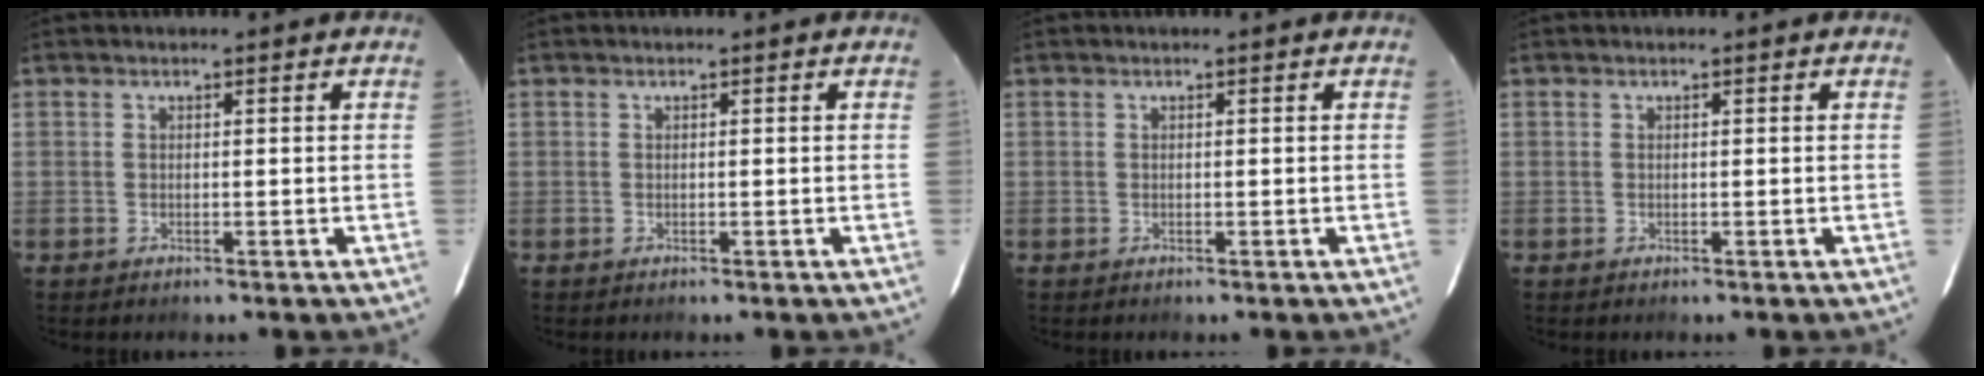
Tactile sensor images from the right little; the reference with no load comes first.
{"total": 0.0}
{"total": 0.0}
{"total": 0.0}